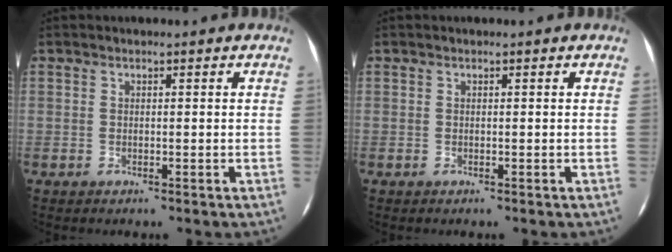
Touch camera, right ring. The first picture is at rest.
{"total": 0.0}